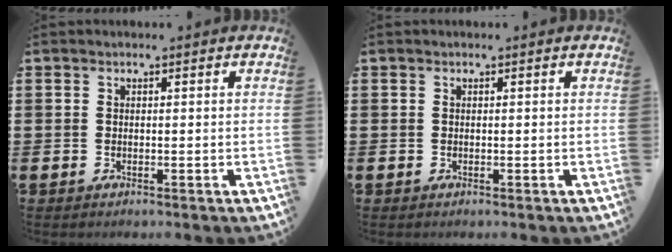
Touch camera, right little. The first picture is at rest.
{"total": 0.0}